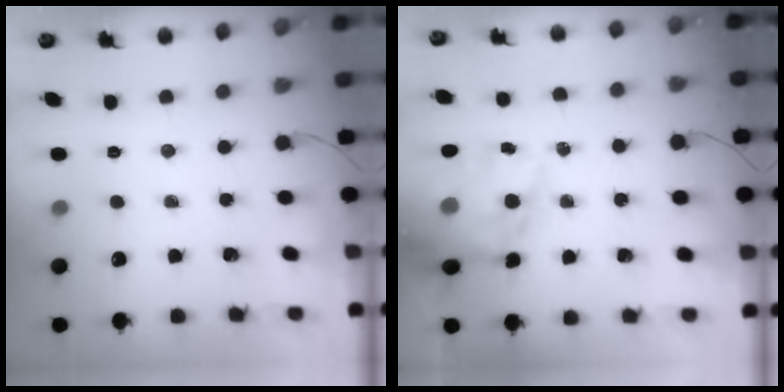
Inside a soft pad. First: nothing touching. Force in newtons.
{"total": 18.7, "press": 18.2, "slide": 4.2}